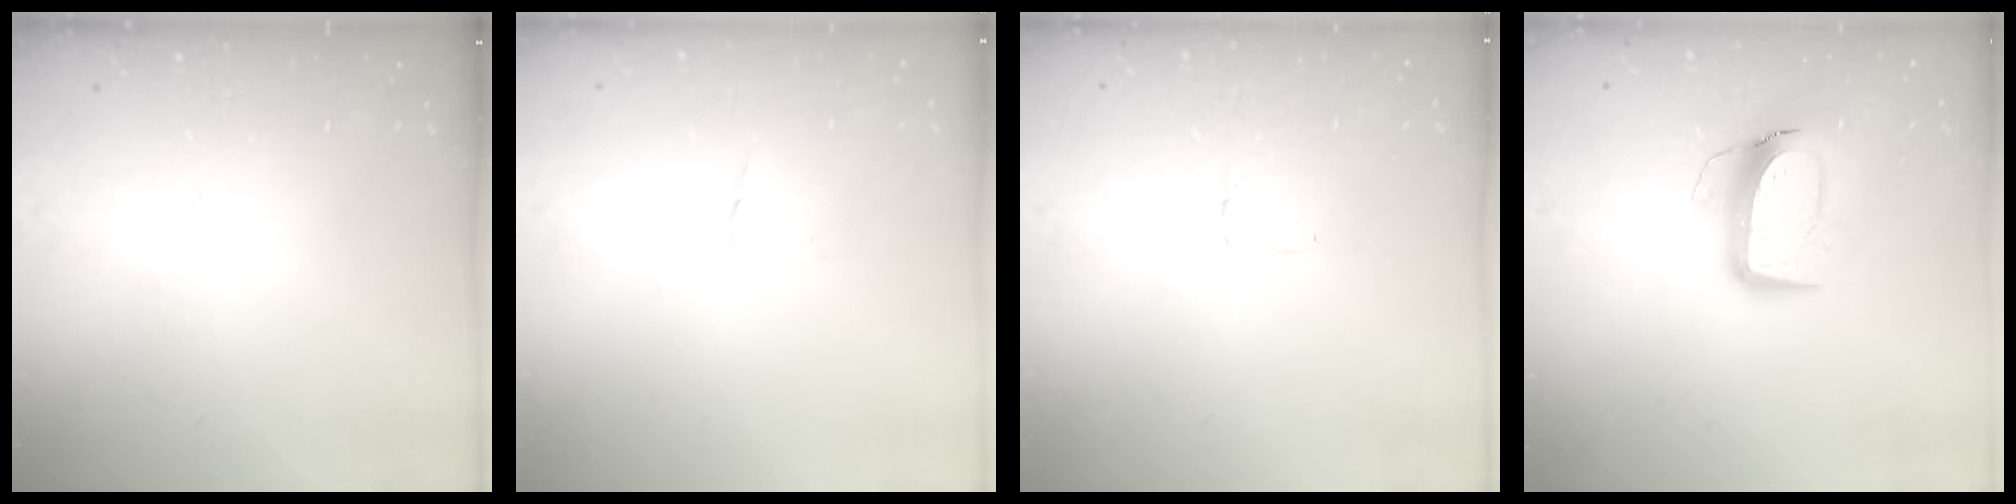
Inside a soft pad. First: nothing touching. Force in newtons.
{"total": 2.6, "press": 2.6, "slide": 0.2}
{"total": 2.0, "press": 2.0, "slide": 0.0}
{"total": 11.1, "press": 11.1, "slide": 0.9}